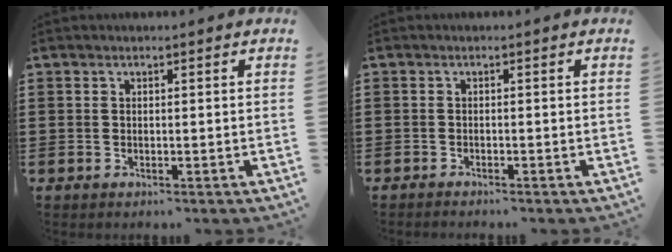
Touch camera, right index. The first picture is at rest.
{"total": 0.6, "force": [-0.6, 0.0, 0.1], "torque": [-0.003, -0.001, -0.012]}